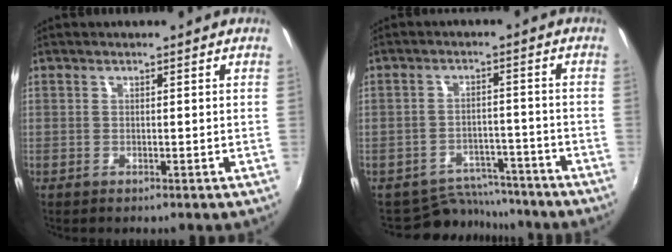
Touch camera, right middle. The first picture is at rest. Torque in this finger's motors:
{"motor_torque": [-0.96, -0.38, -0.43, -0.14]}